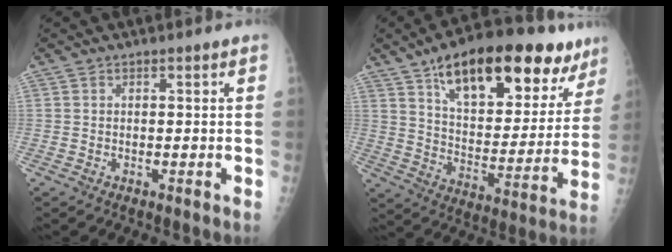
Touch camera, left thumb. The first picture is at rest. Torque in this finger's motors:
{"motor_torque": [1.06, 1.08, 1.49, -1.28, 0.42]}